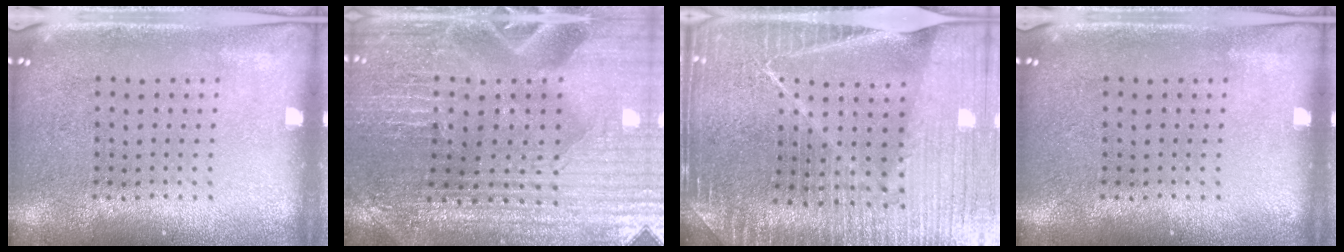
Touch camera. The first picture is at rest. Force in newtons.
{"total": 2.9, "press": 2.8, "slide": 0.3}
{"total": 4.5, "press": 4.3, "slide": 1.6}
{"total": 0.0}